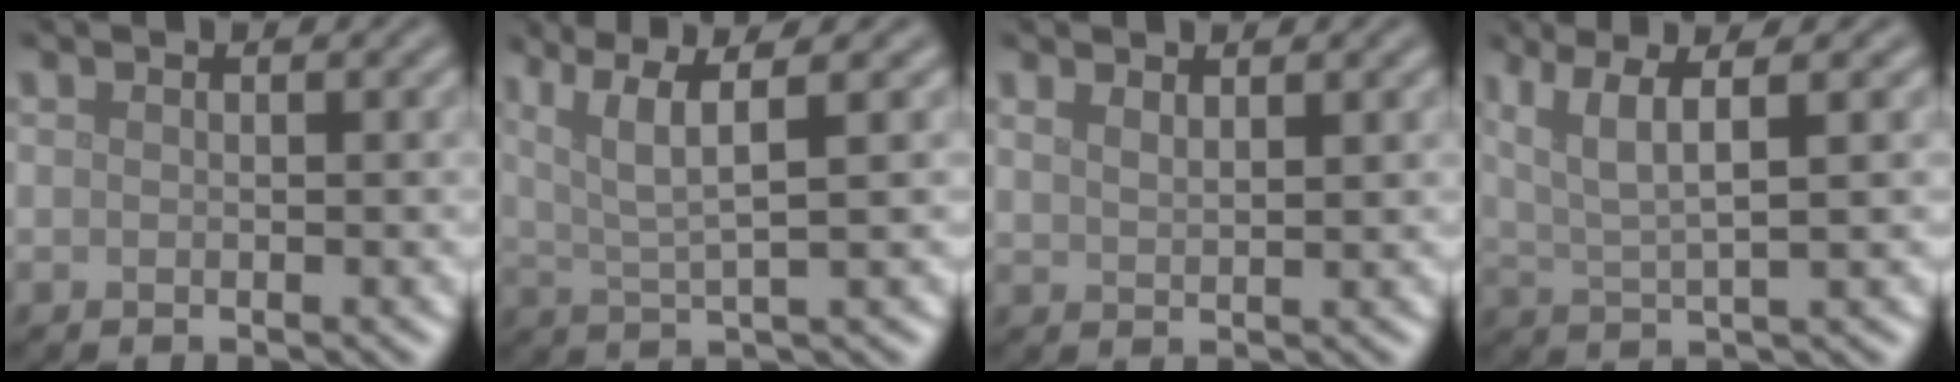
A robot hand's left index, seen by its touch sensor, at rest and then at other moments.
{"total": 5.2, "force": [2.5, 0.9, 4.4], "torque": [-0.083, 0.009, 0.052]}
{"total": 1.4, "force": [1.2, 0.4, 0.7], "torque": [-0.016, 0.000, 0.024]}
{"total": 5.0, "force": [2.3, 1.0, 4.3], "torque": [-0.082, 0.007, 0.047]}